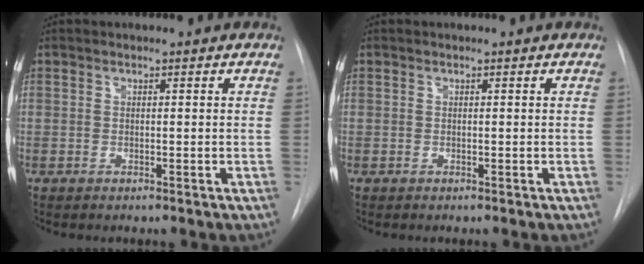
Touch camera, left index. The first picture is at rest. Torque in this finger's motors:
{"motor_torque": [-0.08, 0.07, 0.00, 0.00]}